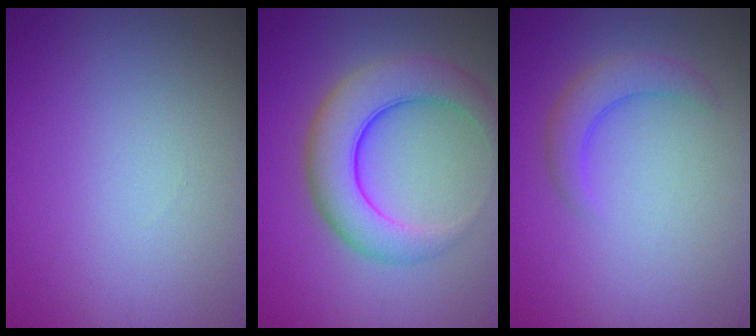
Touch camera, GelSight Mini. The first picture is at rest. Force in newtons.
{"total": 6.8, "press": 6.8, "slide": 0.3}
{"total": 2.7, "press": 2.7, "slide": 0.1}